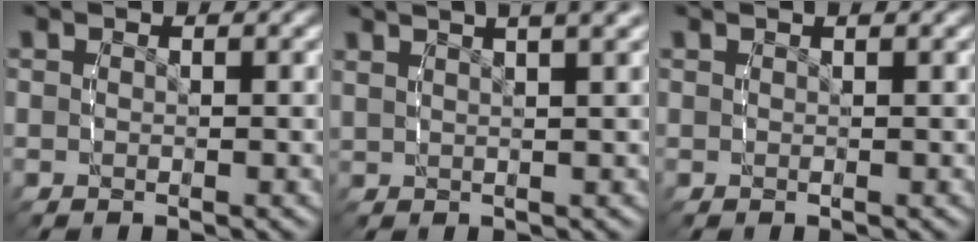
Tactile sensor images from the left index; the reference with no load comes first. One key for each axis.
{"total": 5.6, "fx": 3.8, "fy": 2.0, "fz": 3.6, "tx": -0.046, "ty": 0.024, "tz": 0.053}
{"total": 0.6, "fx": 0.6, "fy": -0.2, "fz": 0.1, "tx": 0.002, "ty": 0.004, "tz": 0.010}